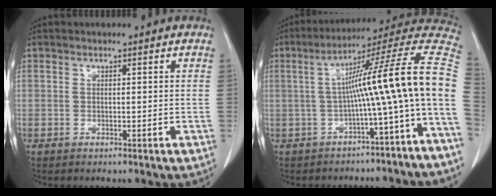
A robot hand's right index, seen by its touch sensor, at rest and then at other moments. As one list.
[{"total": 16.6, "force": [-3.2, -1.0, 16.2], "torque": [-0.208, 0.045, -0.055]}]